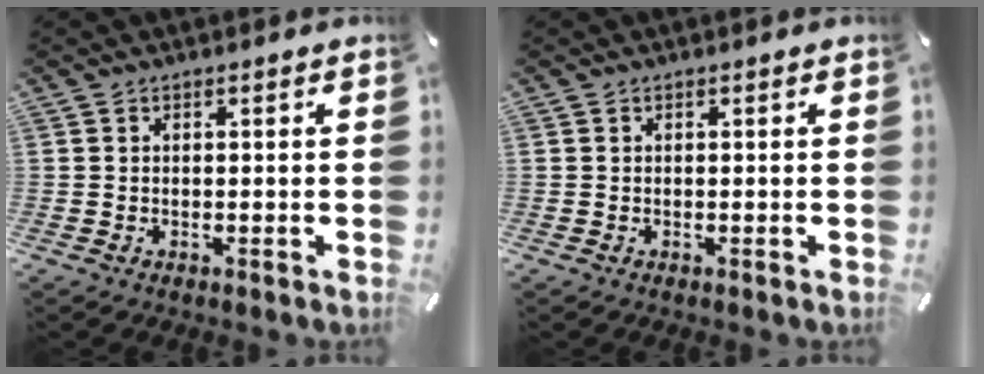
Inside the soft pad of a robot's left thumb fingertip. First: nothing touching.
{"total": 0.0}